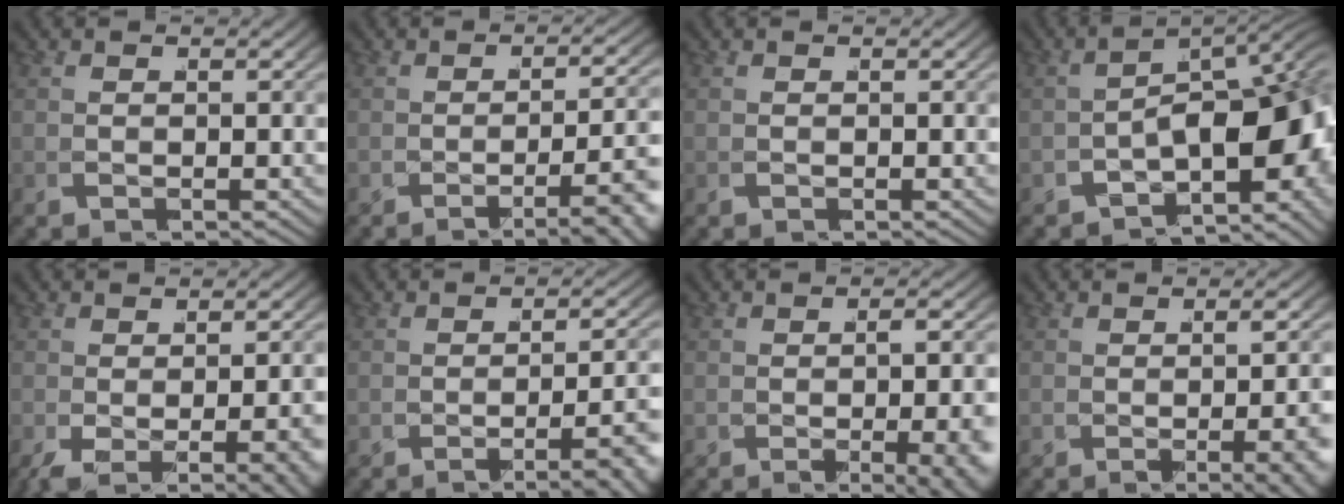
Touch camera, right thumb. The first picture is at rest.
{"total": 5.9, "force": [-3.1, 1.3, 4.8], "torque": [-0.061, 0.004, -0.048]}
{"total": 0.0}
{"total": 12.2, "force": [-3.3, 7.1, 9.4], "torque": [-0.135, -0.037, -0.038]}
{"total": 4.3, "force": [-1.4, 0.8, 4.0], "torque": [-0.043, -0.009, -0.015]}
{"total": 5.2, "force": [-2.7, 0.9, 4.4], "torque": [-0.051, 0.009, -0.044]}
{"total": 5.9, "force": [-1.8, 1.8, 5.3], "torque": [-0.064, -0.005, -0.023]}
{"total": 5.0, "force": [-1.2, 1.0, 4.7], "torque": [-0.048, 0.006, -0.019]}